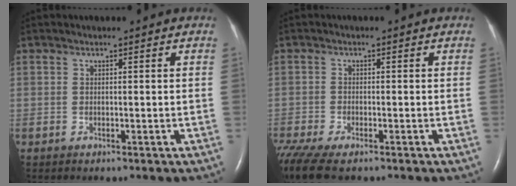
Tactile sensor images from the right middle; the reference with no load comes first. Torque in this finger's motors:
{"motor_torque": [0.70, -0.67, 0.39, 0.13]}